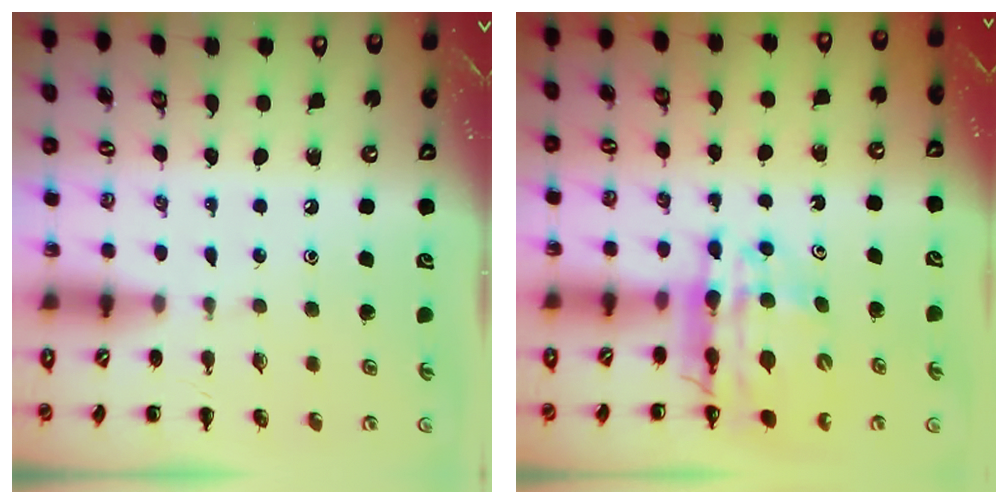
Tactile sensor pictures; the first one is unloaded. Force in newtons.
{"total": 13.0, "press": 12.5, "slide": 3.8}